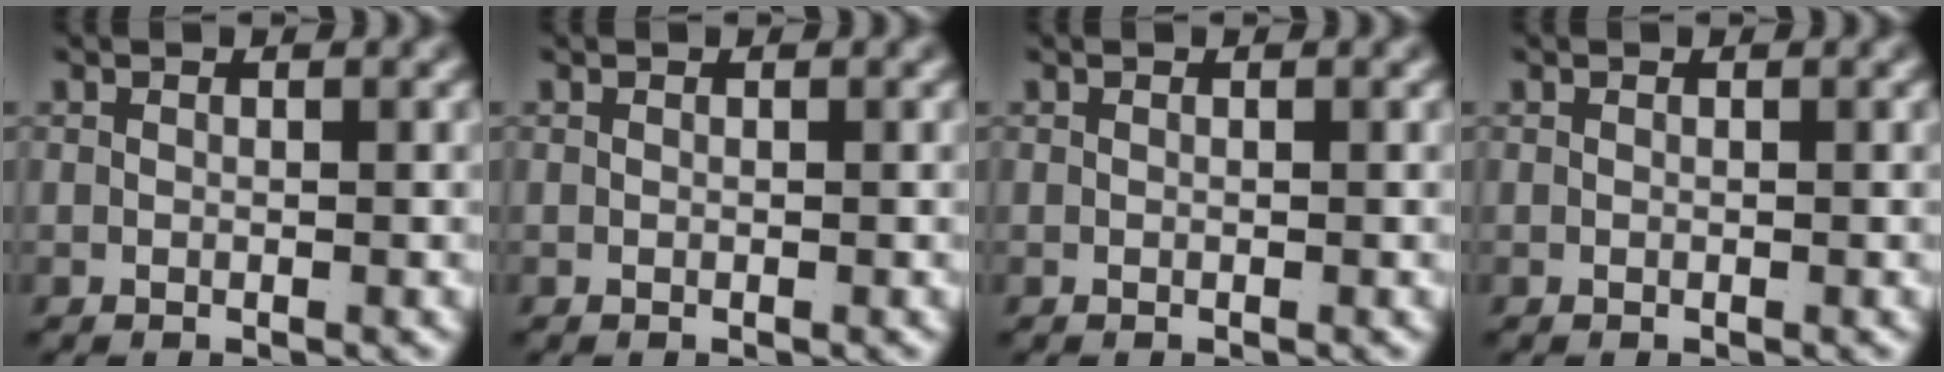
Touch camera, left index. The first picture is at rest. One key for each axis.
{"total": 0.0}
{"total": 0.0}
{"total": 0.0}